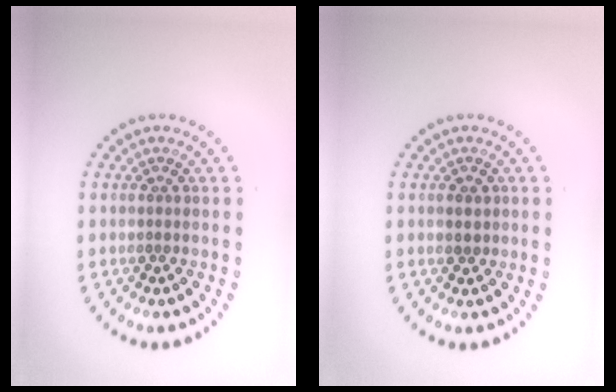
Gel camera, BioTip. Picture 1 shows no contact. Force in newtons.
{"total": 1.2, "press": 1.1, "slide": 0.4}